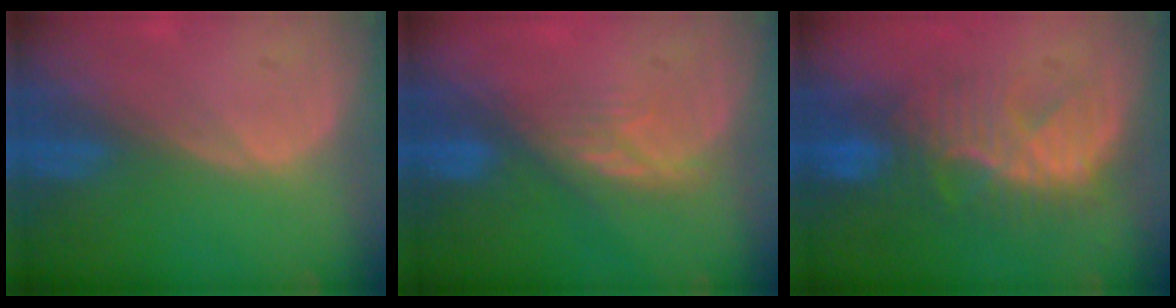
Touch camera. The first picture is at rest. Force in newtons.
{"total": 4.0, "press": 3.7, "slide": 1.4}
{"total": 8.5, "press": 8.3, "slide": 1.7}